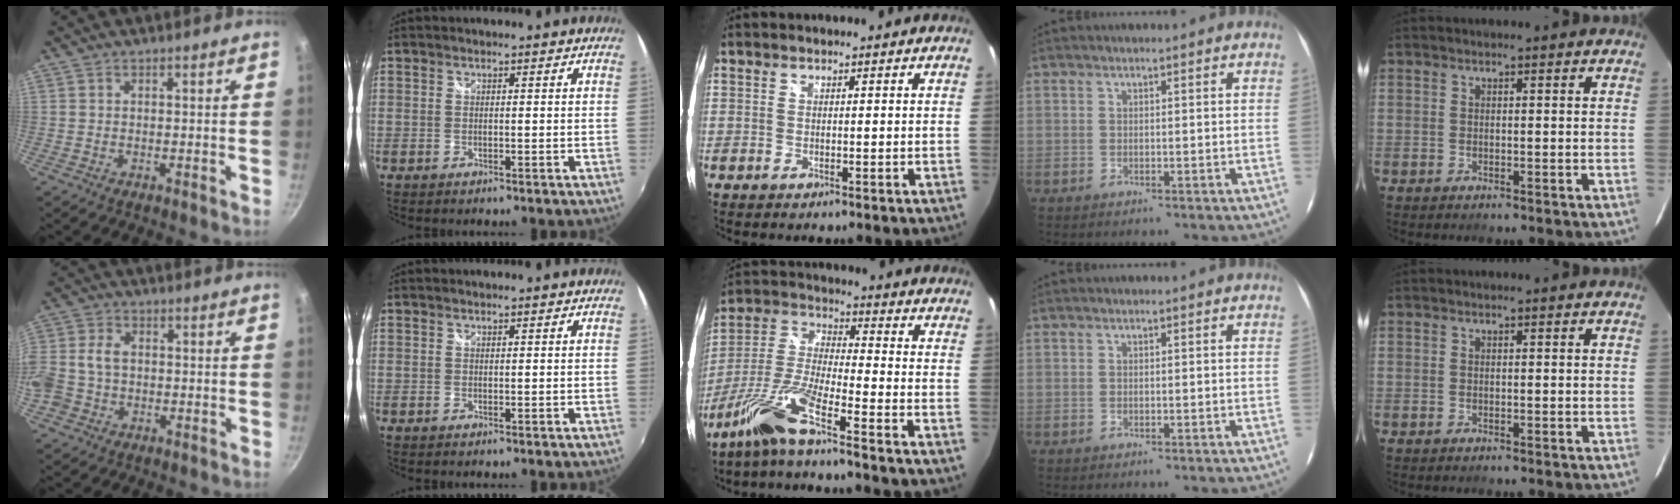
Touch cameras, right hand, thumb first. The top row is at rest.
{"thumb": {"total": 8.9, "force": [-1.2, 6.9, 5.4], "torque": [-0.107, 0.026, -0.032]}, "middle": {"total": 10.5, "force": [-7.5, 0.1, 7.4], "torque": [-0.160, 0.001, -0.152]}}